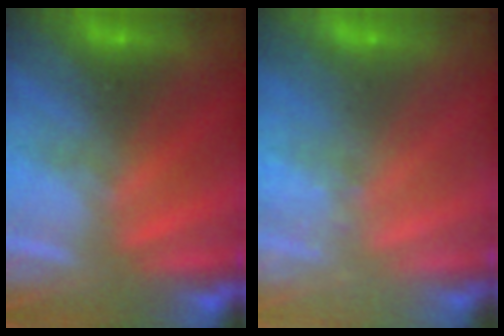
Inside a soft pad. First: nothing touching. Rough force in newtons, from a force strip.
{"total": 2.7}